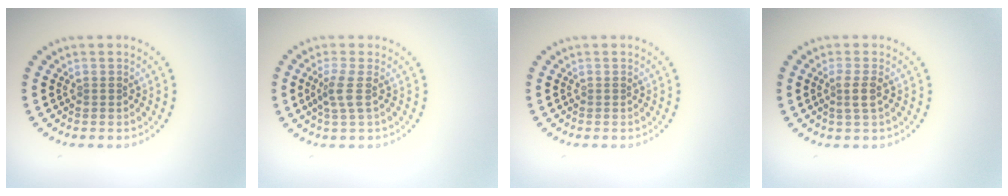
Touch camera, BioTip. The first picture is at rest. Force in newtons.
{"total": 2.0, "press": 1.5, "slide": 1.4}
{"total": 0.0}
{"total": 1.8, "press": 1.4, "slide": 1.1}